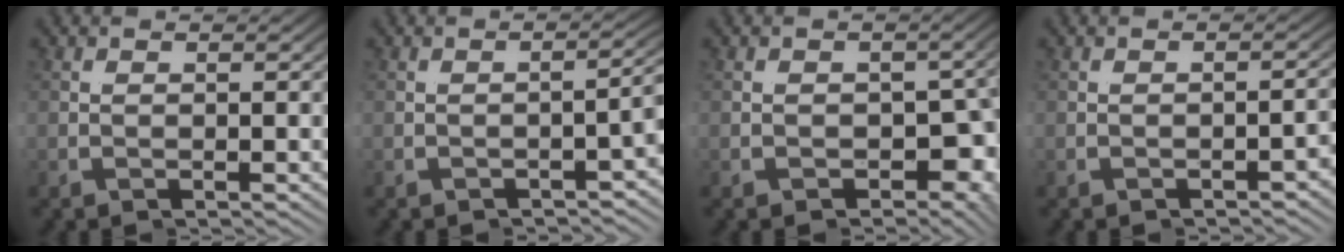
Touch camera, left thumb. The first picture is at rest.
{"total": 2.0, "force": [-0.9, -1.2, 1.2], "torque": [-0.021, 0.014, -0.015]}
{"total": 6.7, "force": [-0.6, 4.0, 5.3], "torque": [-0.063, -0.017, 0.000]}
{"total": 1.2, "force": [-0.5, -1.1, 0.0], "torque": [-0.004, 0.010, -0.010]}